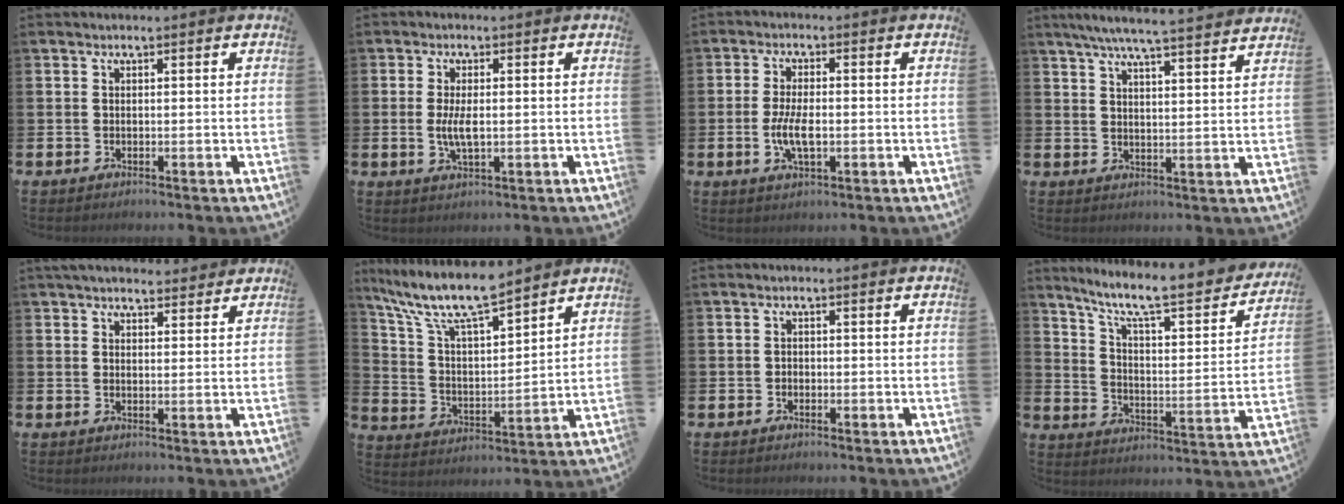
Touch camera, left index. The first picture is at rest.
{"total": 3.6, "force": [0.0, 1.3, 3.4], "torque": [-0.070, 0.001, -0.004]}
{"total": 4.9, "force": [-0.9, 2.0, 4.4], "torque": [-0.089, -0.002, -0.019]}
{"total": 6.2, "force": [5.8, -0.3, 2.2], "torque": [-0.057, -0.034, 0.100]}
{"total": 3.6, "force": [3.4, 0.9, 0.6], "torque": [-0.017, -0.010, 0.062]}
{"total": 10.3, "force": [9.0, 1.8, 4.6], "torque": [-0.128, -0.047, 0.159]}
{"total": 0.8, "force": [-0.5, 0.6, 0.2], "torque": [-0.010, 0.006, -0.010]}
{"total": 9.0, "force": [7.4, 1.8, 4.8], "torque": [-0.113, -0.053, 0.117]}